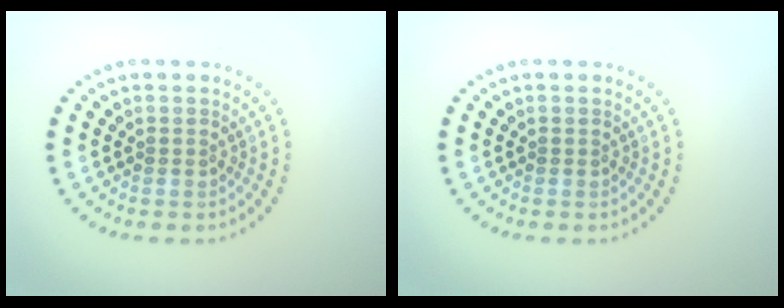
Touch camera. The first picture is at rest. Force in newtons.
{"total": 0.0}